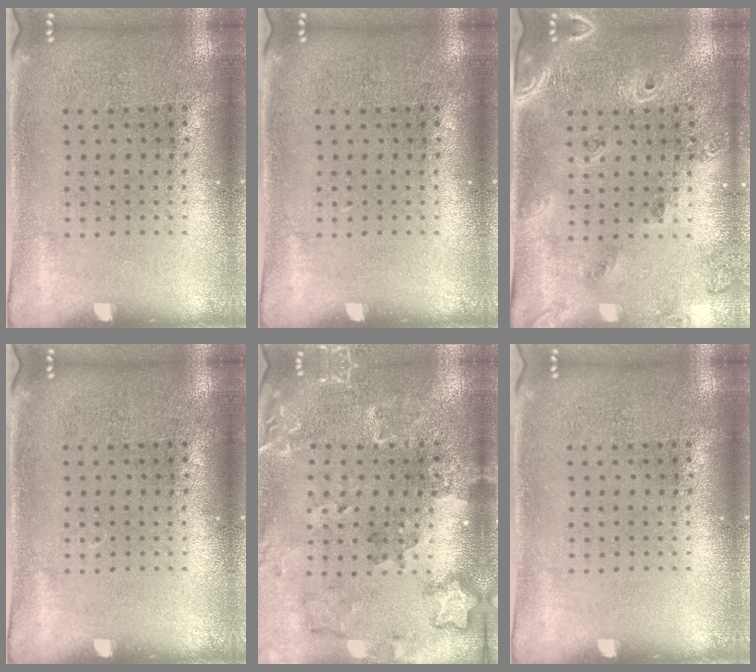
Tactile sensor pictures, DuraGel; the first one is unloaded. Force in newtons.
{"total": 0.0}
{"total": 1.5, "press": 1.5, "slide": 0.4}
{"total": 0.0}
{"total": 1.8, "press": 1.7, "slide": 0.2}
{"total": 0.0}